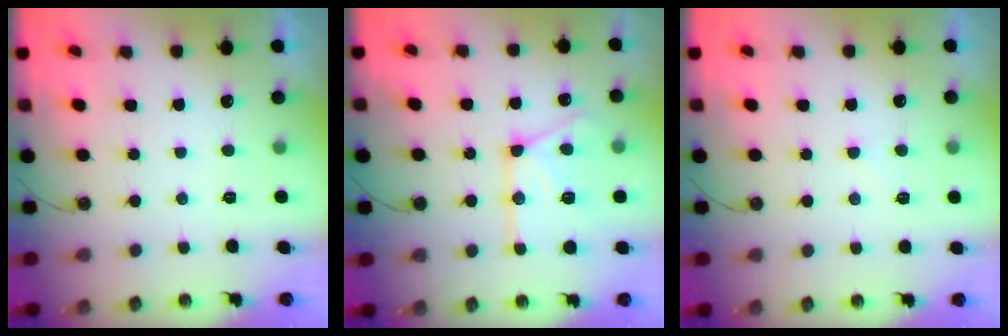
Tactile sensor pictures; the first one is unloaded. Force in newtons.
{"total": 15.6, "press": 15.5, "slide": 1.8}
{"total": 5.8, "press": 5.8, "slide": 0.6}